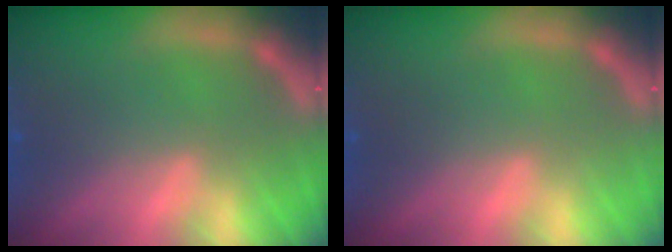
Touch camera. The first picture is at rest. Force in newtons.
{"total": 0.0}